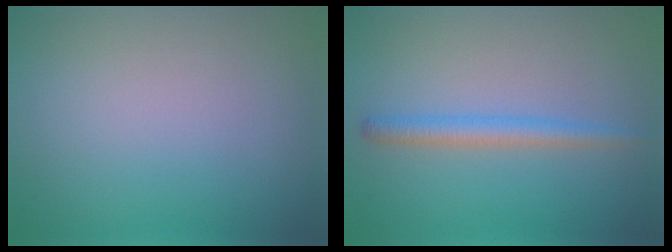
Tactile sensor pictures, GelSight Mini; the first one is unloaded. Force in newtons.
{"total": 2.2, "press": 2.2, "slide": 0.2}